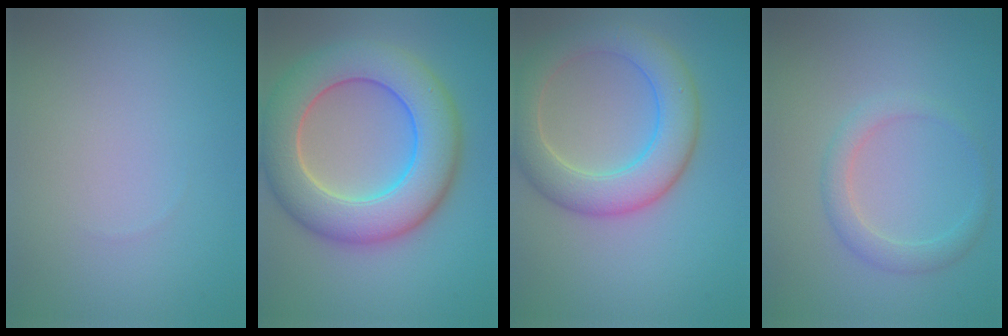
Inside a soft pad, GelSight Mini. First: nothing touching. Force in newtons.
{"total": 10.3, "press": 10.3, "slide": 0.9}
{"total": 6.8, "press": 6.7, "slide": 0.3}
{"total": 2.2, "press": 2.2, "slide": 0.2}